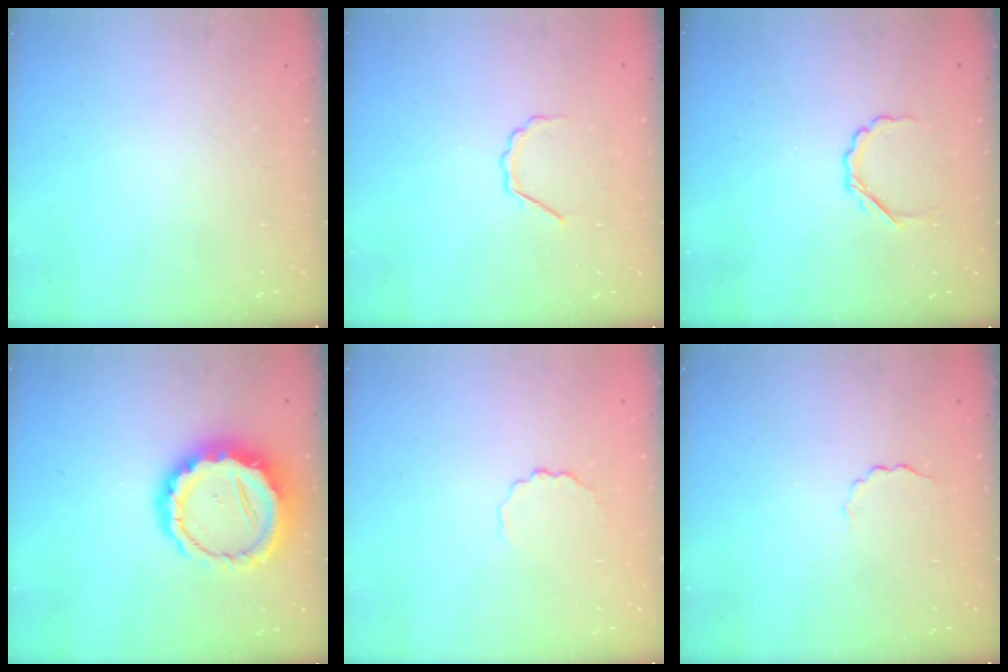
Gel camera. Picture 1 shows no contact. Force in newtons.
{"total": 3.6, "press": 3.5, "slide": 0.8}
{"total": 3.7, "press": 3.5, "slide": 1.1}
{"total": 14.2, "press": 13.9, "slide": 2.8}
{"total": 2.8, "press": 2.6, "slide": 1.1}
{"total": 2.2, "press": 2.2, "slide": 0.6}